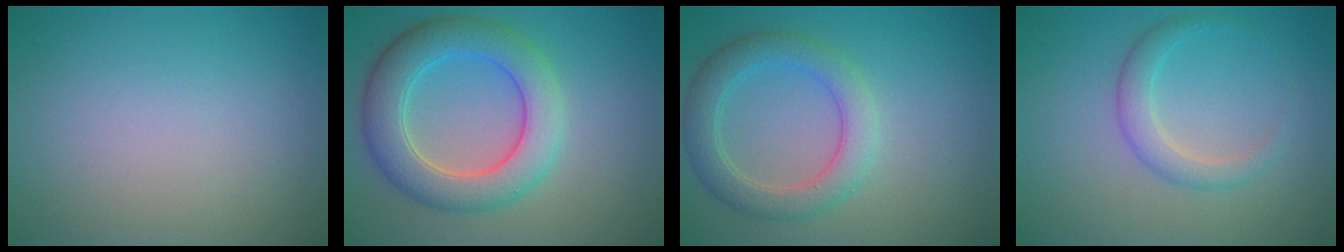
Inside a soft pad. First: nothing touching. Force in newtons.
{"total": 6.8, "press": 6.8, "slide": 0.5}
{"total": 4.2, "press": 4.2, "slide": 0.3}
{"total": 2.4, "press": 2.4, "slide": 0.1}